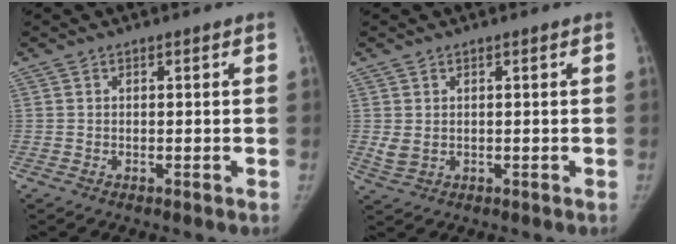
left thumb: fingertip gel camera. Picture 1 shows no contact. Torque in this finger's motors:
{"motor_torque": [0.07, 0.06, 0.48, -0.18, 0.03]}